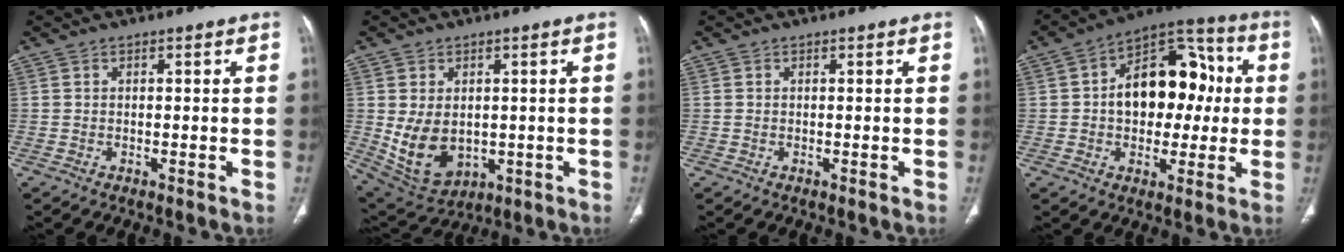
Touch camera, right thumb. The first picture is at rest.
{"total": 10.8, "force": [-0.6, 7.6, 7.7], "torque": [-0.119, -0.010, 0.021]}
{"total": 0.0}
{"total": 17.7, "force": [1.1, 11.7, 13.2], "torque": [-0.141, 0.038, 0.013]}